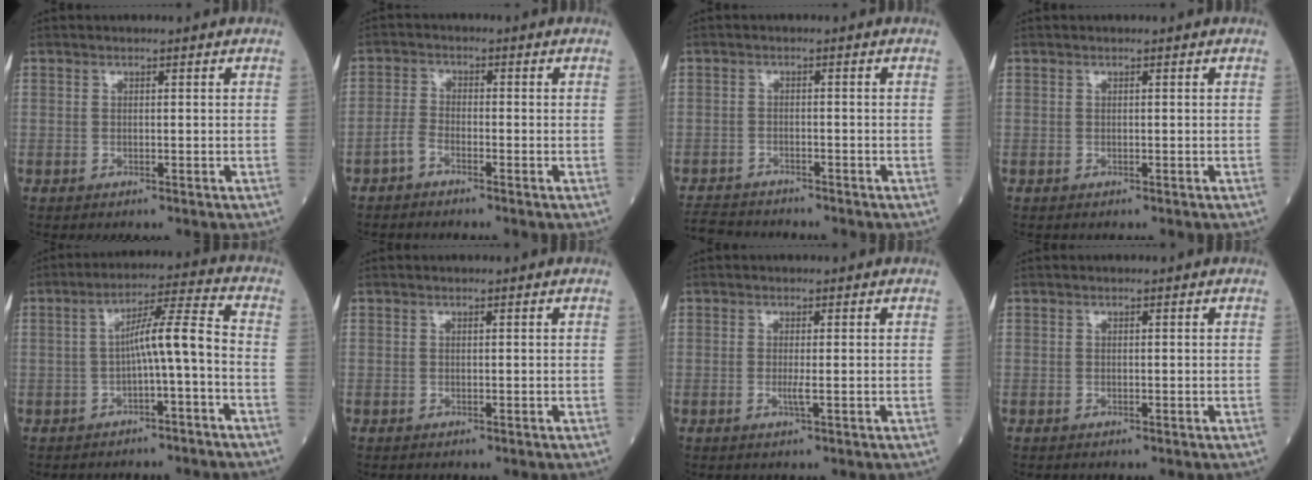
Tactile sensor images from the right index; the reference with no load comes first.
{"total": 2.4, "force": [-1.8, 0.9, 1.2], "torque": [-0.028, 0.003, -0.039]}
{"total": 6.2, "force": [-5.9, 1.7, 0.8], "torque": [-0.013, -0.011, -0.100]}
{"total": 0.0}
{"total": 7.0, "force": [-1.7, 0.1, 6.8], "torque": [-0.110, 0.027, -0.025]}
{"total": 0.0}
{"total": 1.1, "force": [-0.2, -0.2, 1.1], "torque": [-0.023, -0.003, -0.007]}
{"total": 0.0}